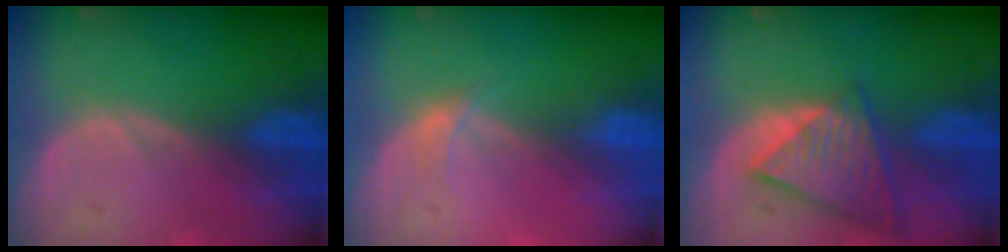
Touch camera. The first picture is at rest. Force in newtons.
{"total": 1.2, "press": 1.2, "slide": 0.1}
{"total": 8.8, "press": 7.6, "slide": 4.3}